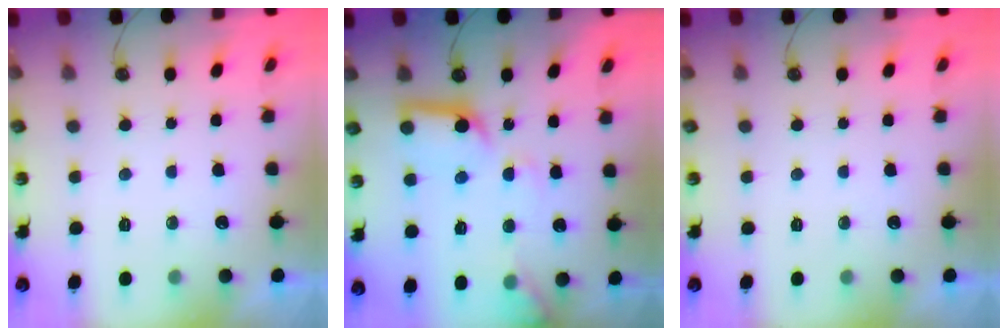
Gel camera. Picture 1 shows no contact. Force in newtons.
{"total": 13.4, "press": 13.3, "slide": 1.2}
{"total": 0.0}